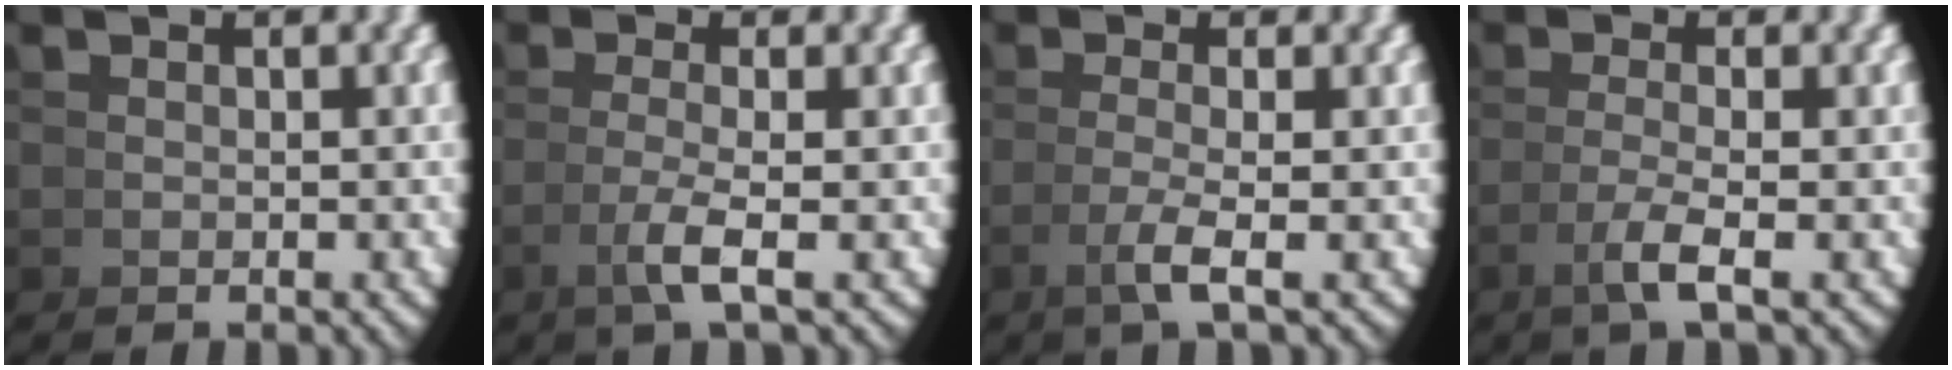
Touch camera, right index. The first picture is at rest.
{"total": 2.9, "force": [-0.5, -0.6, 2.8], "torque": [-0.055, -0.005, -0.003]}
{"total": 2.6, "force": [-0.5, -0.7, 2.4], "torque": [-0.049, -0.006, -0.005]}
{"total": 2.8, "force": [-0.8, -0.6, 2.6], "torque": [-0.052, -0.005, -0.008]}